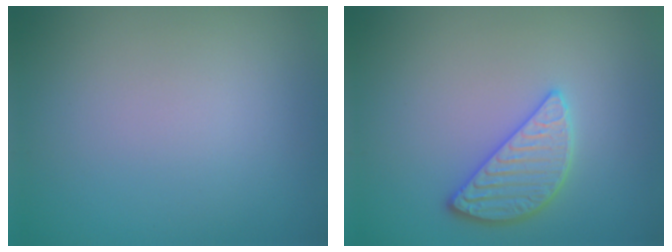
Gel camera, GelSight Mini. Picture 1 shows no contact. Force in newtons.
{"total": 2.8, "press": 2.8, "slide": 0.6}